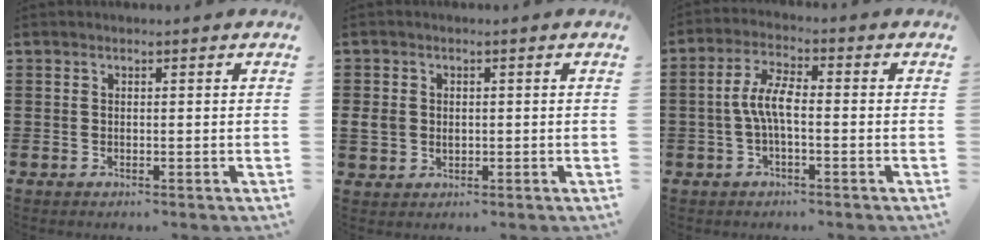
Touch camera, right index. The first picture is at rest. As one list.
[{"total": 2.8, "force": [0.0, 2.4, 1.4], "torque": [-0.048, 0.002, -0.006]}, {"total": 5.7, "force": [-0.9, 1.8, 5.4], "torque": [-0.117, 0.000, -0.023]}]